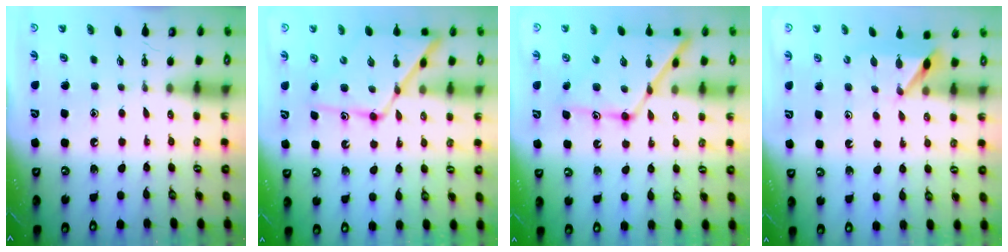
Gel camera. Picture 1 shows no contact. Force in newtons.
{"total": 14.1, "press": 14.1, "slide": 1.3}
{"total": 14.8, "press": 14.7, "slide": 1.3}
{"total": 6.5, "press": 6.5, "slide": 0.7}